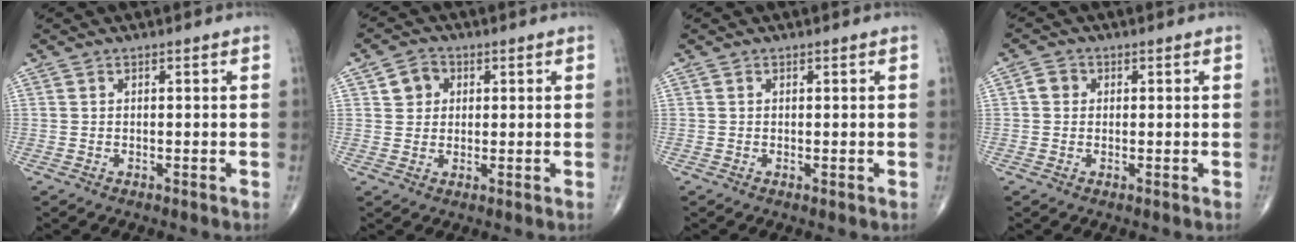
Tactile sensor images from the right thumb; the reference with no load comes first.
{"total": 4.3, "force": [1.3, 3.7, 1.7], "torque": [-0.006, 0.000, 0.019]}
{"total": 0.0}
{"total": 2.3, "force": [0.2, 2.1, 1.0], "torque": [-0.008, 0.006, 0.000]}